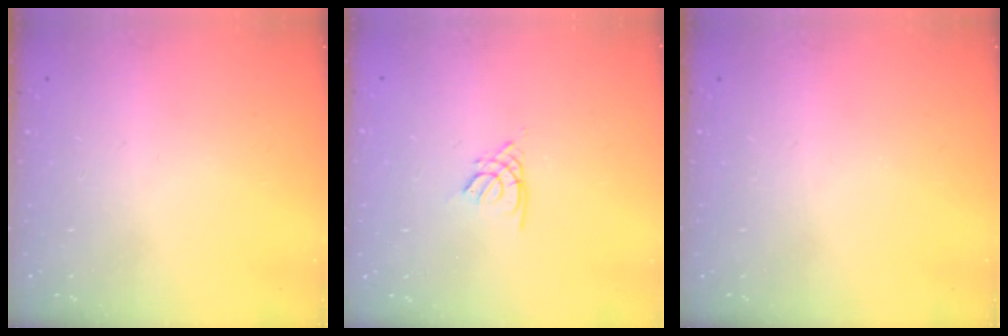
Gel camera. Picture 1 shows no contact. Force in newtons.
{"total": 2.1, "press": 2.1, "slide": 0.4}
{"total": 0.0}